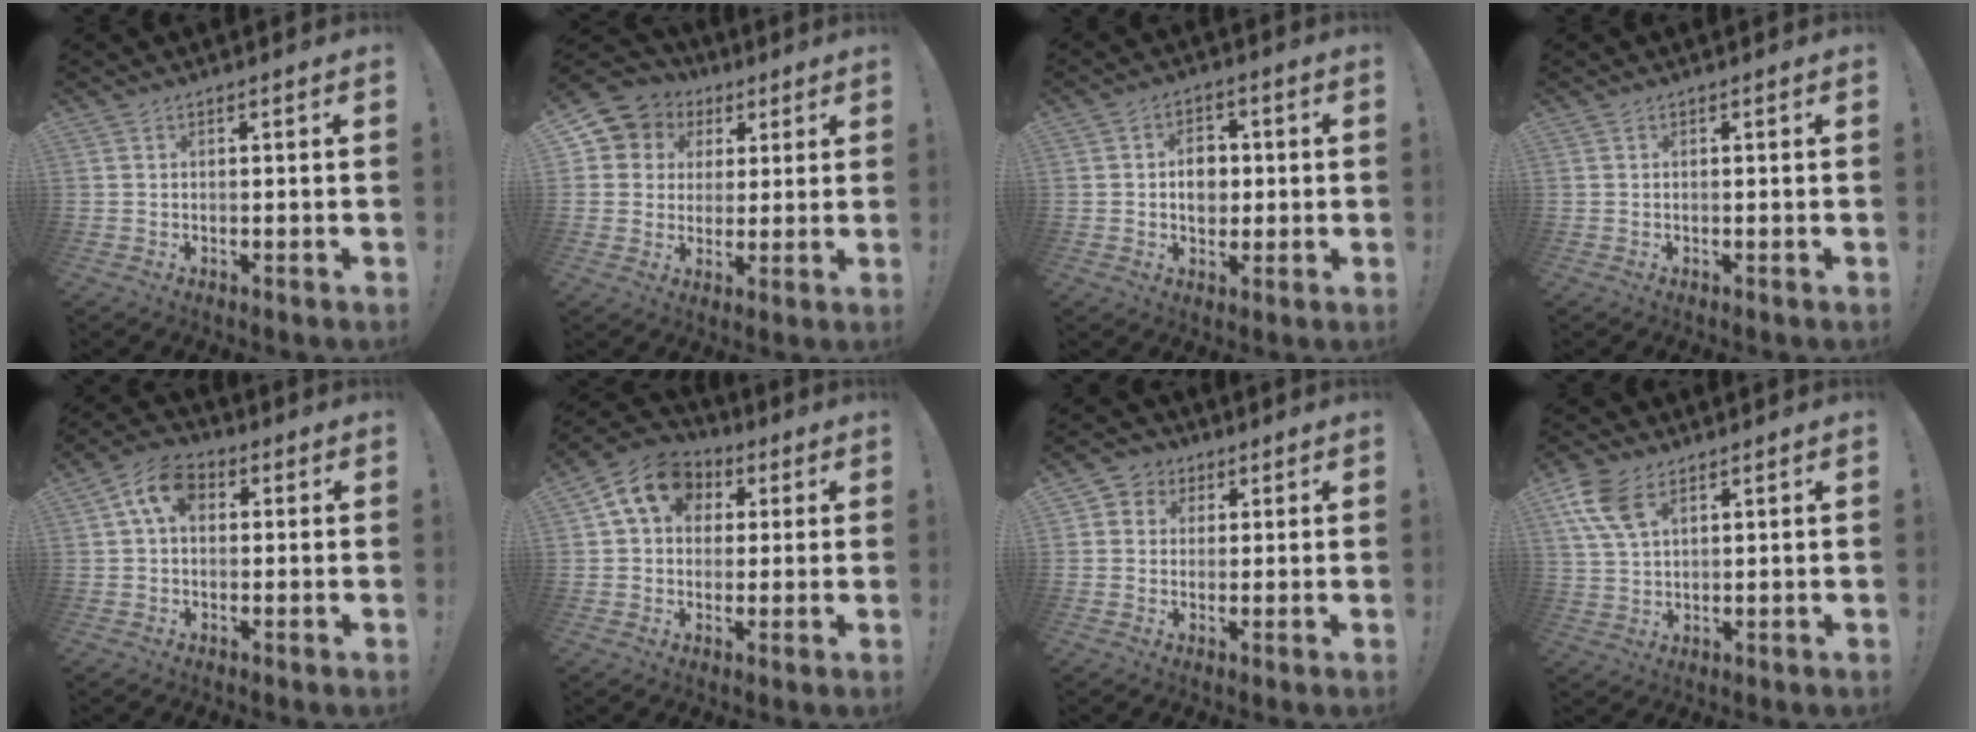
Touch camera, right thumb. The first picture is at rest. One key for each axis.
{"total": 8.0, "fx": 2.5, "fy": 7.5, "fz": 1.4, "tx": -0.017, "ty": -0.015, "tz": 0.053}
{"total": 8.0, "fx": 0.2, "fy": 6.4, "fz": 4.7, "tx": -0.069, "ty": 0.004, "tz": 0.004}
{"total": 0.0}
{"total": 8.8, "fx": 2.6, "fy": 5.8, "fz": 6.0, "tx": -0.109, "ty": 0.005, "tz": 0.049}
{"total": 12.1, "fx": 3.8, "fy": 9.6, "fz": 6.2, "tx": -0.084, "ty": -0.005, "tz": 0.073}
{"total": 4.6, "fx": 0.7, "fy": 4.4, "fz": 1.0, "tx": -0.003, "ty": -0.002, "tz": 0.012}
{"total": 9.7, "fx": 5.0, "fy": 5.4, "fz": 6.3, "tx": -0.137, "ty": -0.009, "tz": 0.098}